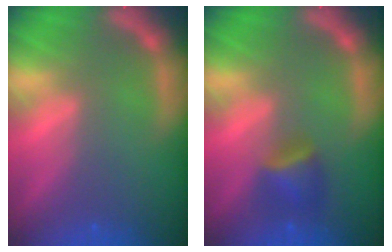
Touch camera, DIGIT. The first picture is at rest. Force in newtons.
{"total": 2.9}